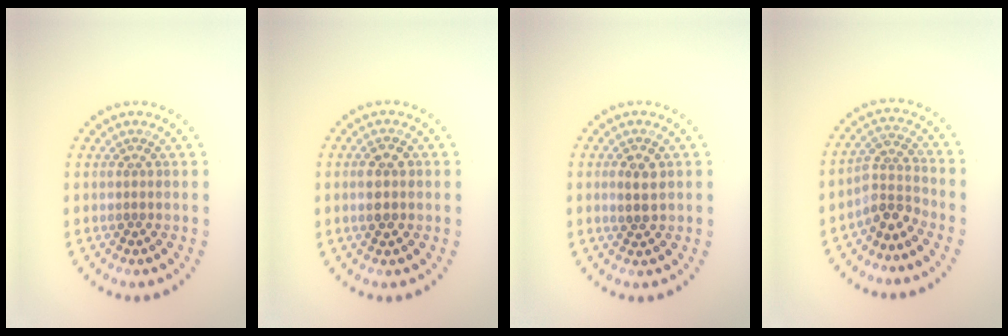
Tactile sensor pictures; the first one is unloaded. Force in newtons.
{"total": 2.5, "press": 2.5, "slide": 0.2}
{"total": 2.0, "press": 2.0, "slide": 0.4}
{"total": 3.2, "press": 2.3, "slide": 2.3}